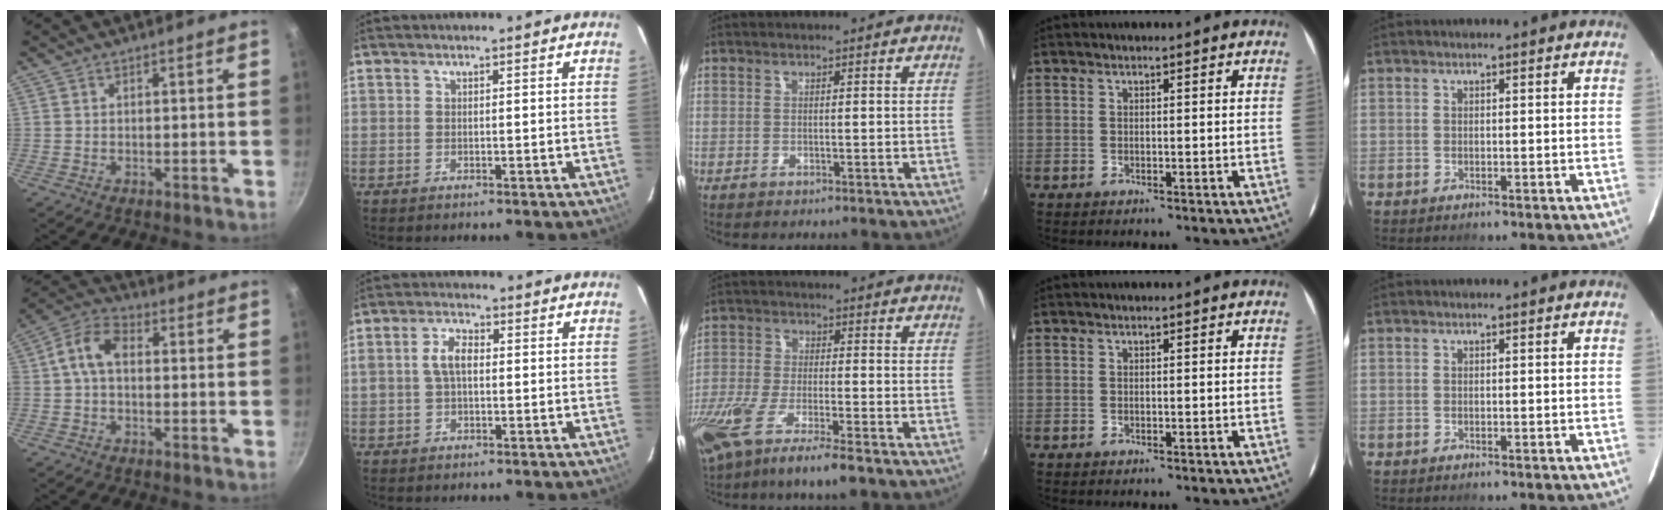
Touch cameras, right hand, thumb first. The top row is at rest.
{"thumb": {"total": 7.9, "force": [0.1, 5.2, 6.0], "torque": [-0.113, 0.031, -0.015]}, "index": {"total": 4.8, "force": [0.2, 2.7, 4.0], "torque": [-0.079, 0.012, 0.006]}, "middle": {"total": 14.2, "force": [-9.5, 2.5, 10.4], "torque": [-0.224, -0.056, -0.177]}}